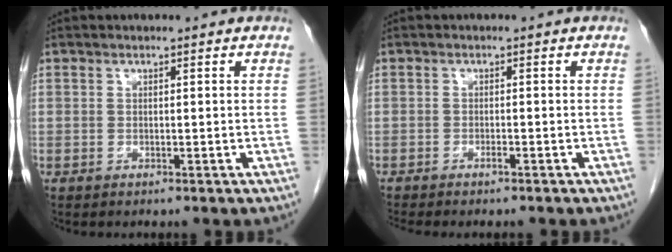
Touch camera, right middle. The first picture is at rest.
{"total": 1.5, "force": [-1.3, -0.1, 0.8], "torque": [-0.018, -0.003, -0.018]}